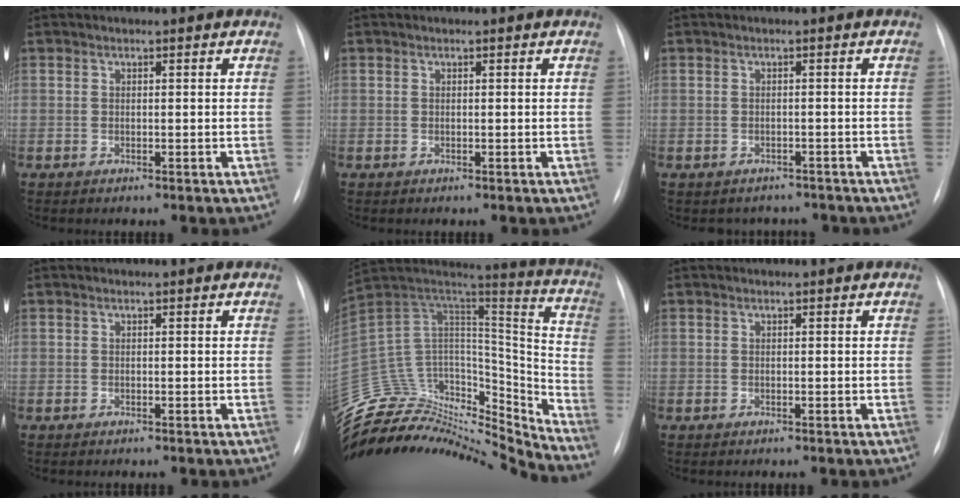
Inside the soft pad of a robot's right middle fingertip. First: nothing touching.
{"total": 0.0}
{"total": 3.7, "force": [-3.2, 1.8, -0.2], "torque": [0.003, 0.012, -0.038]}
{"total": 0.0}
{"total": 32.8, "force": [-31.0, 6.6, 8.5], "torque": [-0.172, 0.030, -0.476]}
{"total": 0.0}